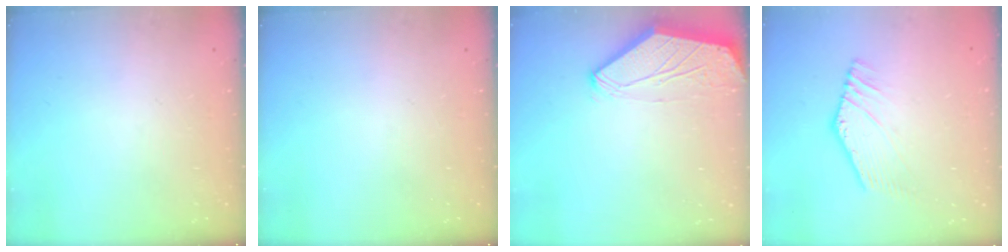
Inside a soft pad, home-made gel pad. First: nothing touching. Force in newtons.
{"total": 0.0}
{"total": 0.0}
{"total": 2.7, "press": 2.7, "slide": 0.3}